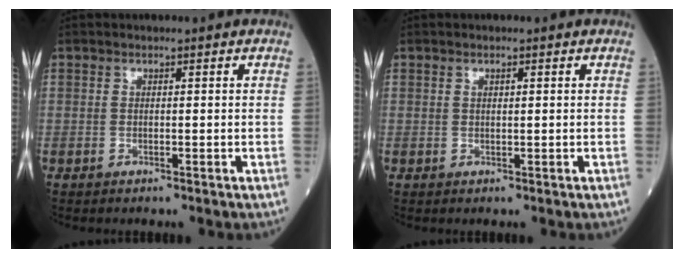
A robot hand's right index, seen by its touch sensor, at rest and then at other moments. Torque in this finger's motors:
{"motor_torque": [-0.09, 0.01, -0.03, -0.01]}